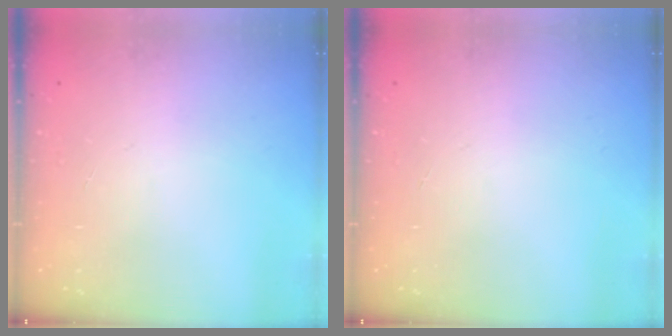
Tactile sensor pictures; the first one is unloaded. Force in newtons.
{"total": 0.0}